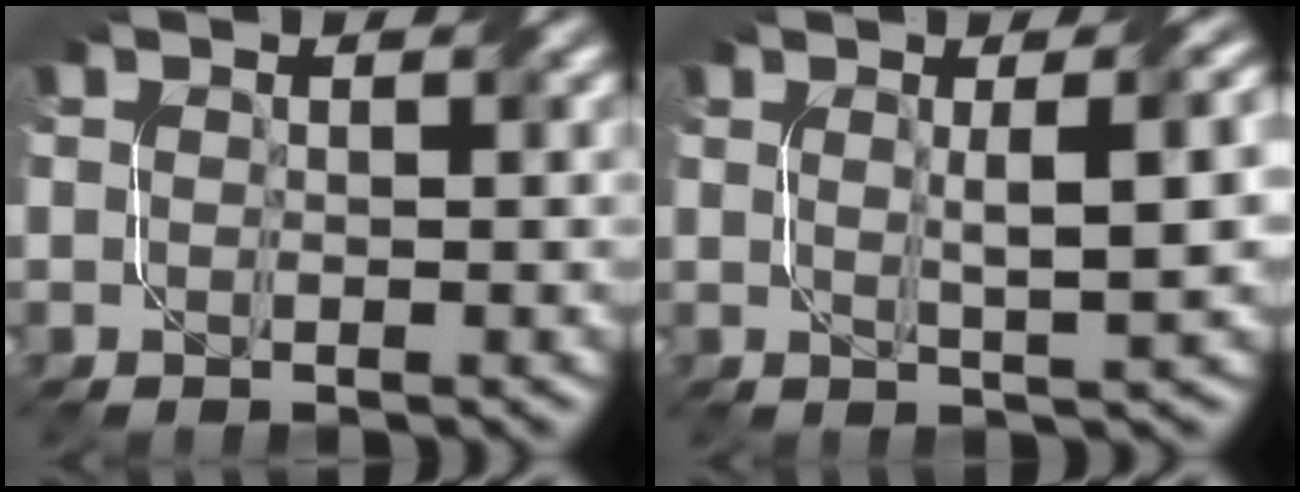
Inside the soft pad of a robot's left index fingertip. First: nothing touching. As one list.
[{"total": 5.5, "force": [0.9, 1.3, 5.2], "torque": [-0.057, 0.013, 0.011]}]